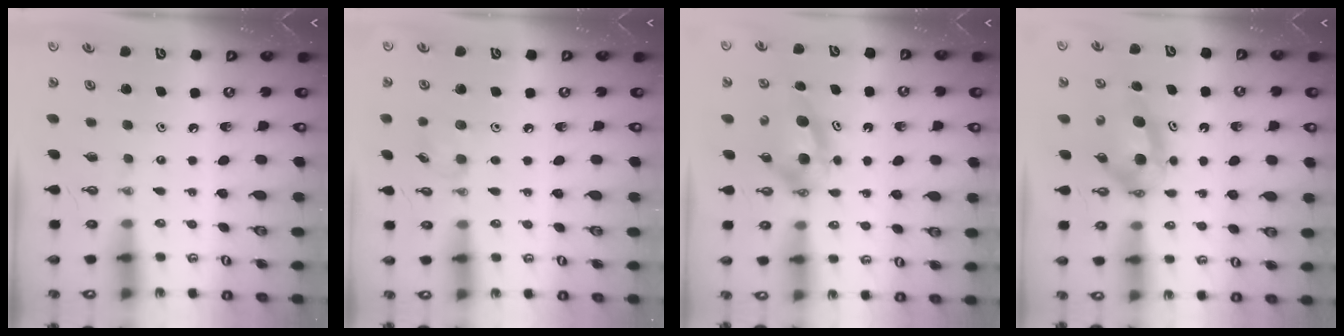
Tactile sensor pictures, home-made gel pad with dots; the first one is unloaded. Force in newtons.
{"total": 5.7, "press": 5.5, "slide": 1.4}
{"total": 5.7, "press": 5.6, "slide": 1.2}
{"total": 5.5, "press": 5.1, "slide": 1.9}